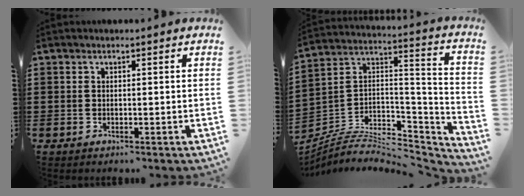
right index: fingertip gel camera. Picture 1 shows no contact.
{"total": 6.8, "force": [-5.1, 3.2, 3.0], "torque": [-0.066, 0.000, -0.102]}